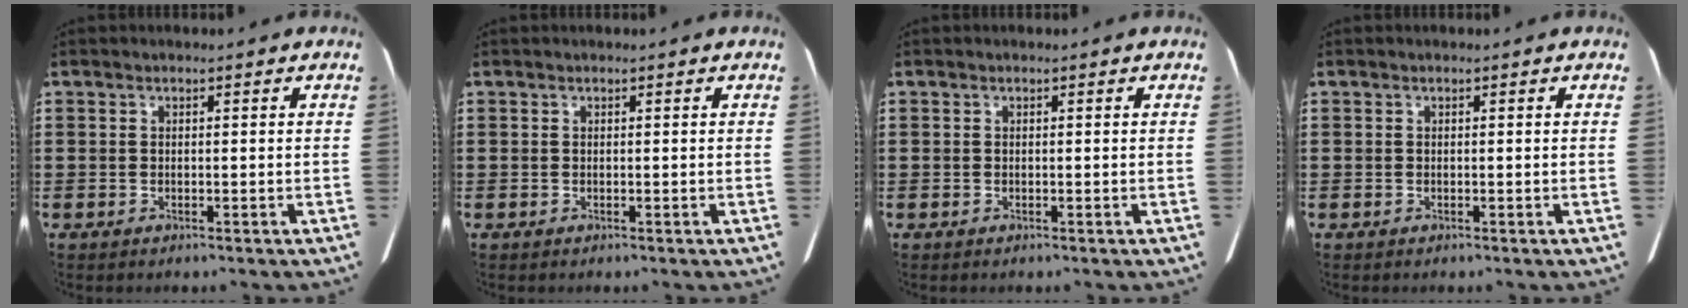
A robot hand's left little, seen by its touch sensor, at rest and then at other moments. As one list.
[{"total": 0.0}, {"total": 0.0}, {"total": 0.0}]